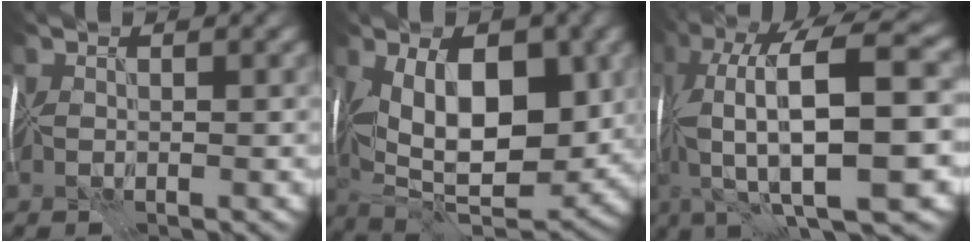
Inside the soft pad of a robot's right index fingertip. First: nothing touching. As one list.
[{"total": 11.8, "force": [1.5, 5.7, 10.2], "torque": [-0.137, 0.005, 0.022]}, {"total": 15.0, "force": [0.9, 4.9, 14.2], "torque": [-0.256, 0.027, 0.031]}]